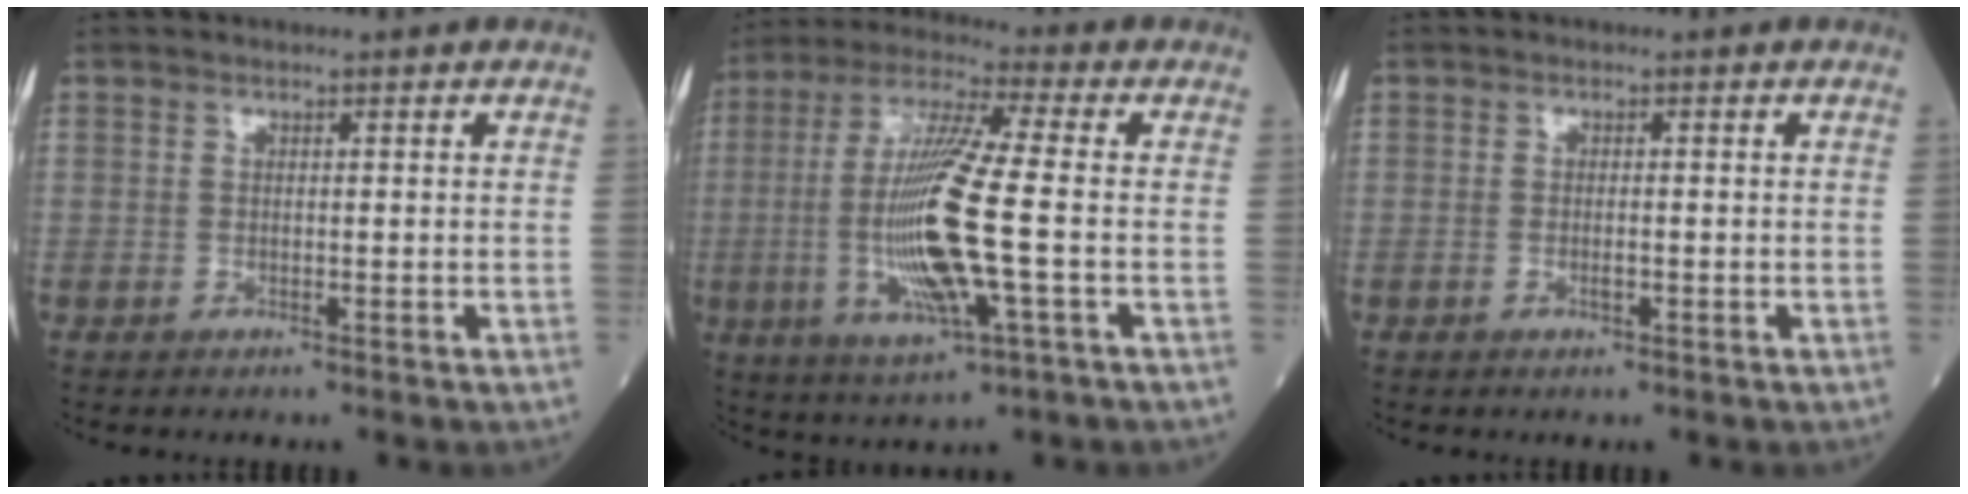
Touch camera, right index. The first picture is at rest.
{"total": 15.4, "force": [-2.3, 1.2, 15.2], "torque": [-0.315, -0.009, -0.043]}
{"total": 1.0, "force": [-0.4, 0.2, 0.9], "torque": [-0.021, -0.001, -0.004]}